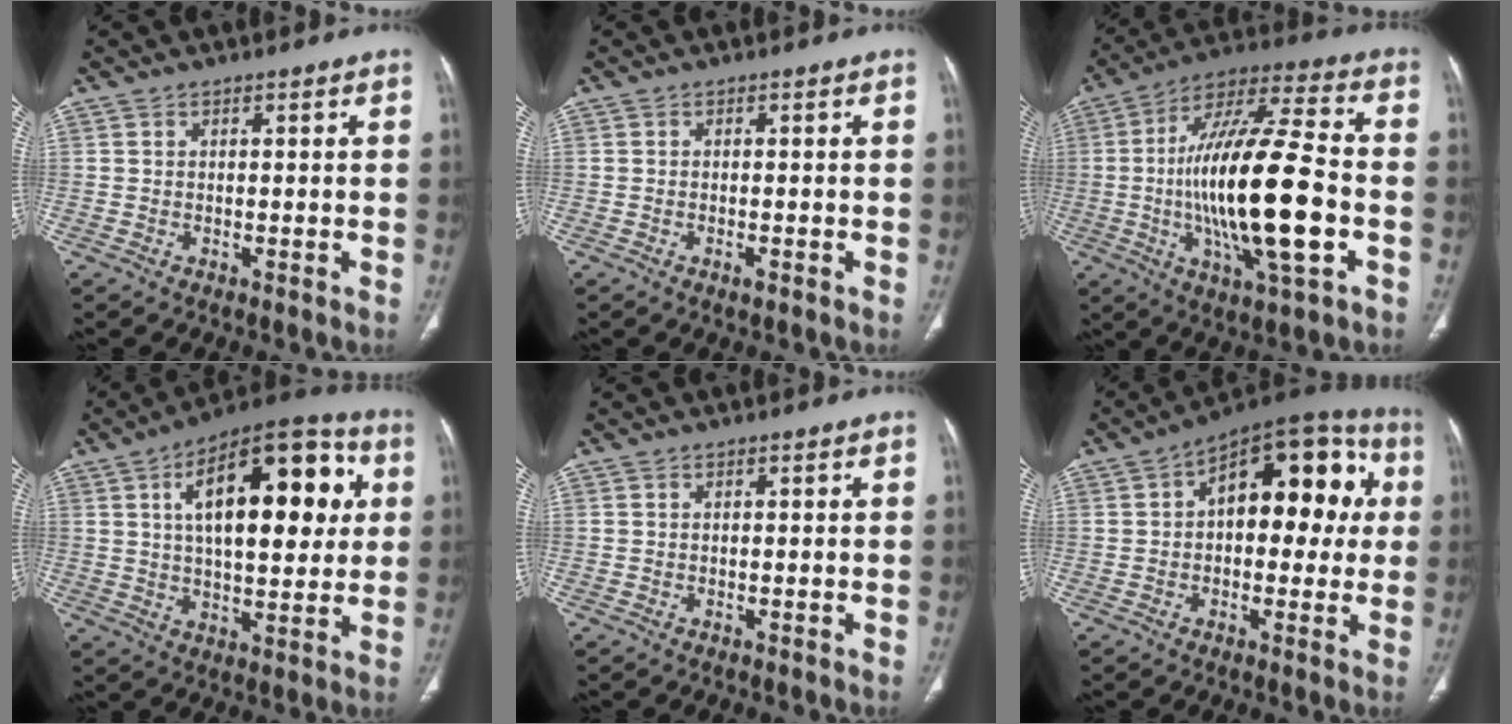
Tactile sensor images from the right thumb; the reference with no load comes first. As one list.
[{"total": 1.1, "force": [-0.6, 0.3, 0.8], "torque": [-0.016, -0.001, -0.009]}, {"total": 24.5, "force": [-3.5, 7.1, 23.2], "torque": [-0.426, 0.023, -0.055]}, {"total": 23.2, "force": [5.8, 10.8, 19.7], "torque": [-0.261, 0.012, 0.080]}, {"total": 0.0}, {"total": 19.4, "force": [3.2, 10.7, 15.9], "torque": [-0.165, 0.037, 0.035]}]